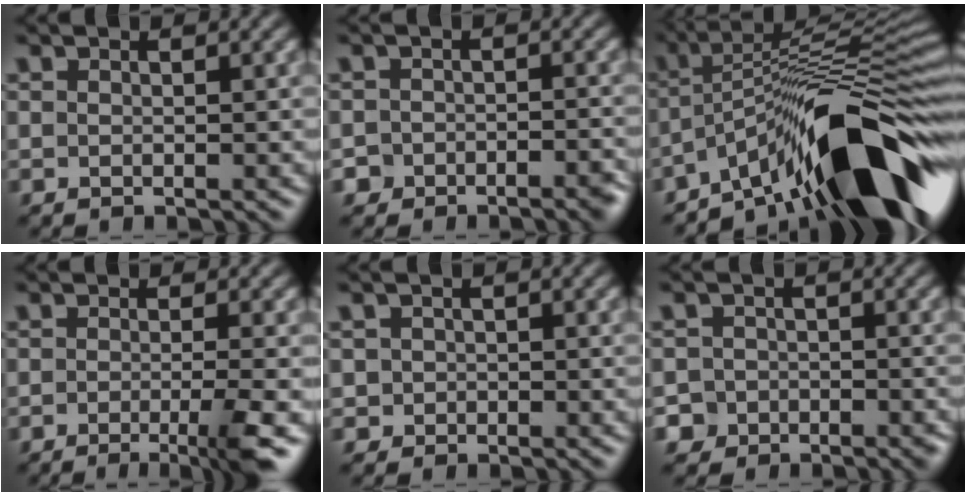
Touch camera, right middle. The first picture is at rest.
{"total": 3.5, "force": [-2.7, 2.1, 0.5], "torque": [0.013, 0.010, -0.038]}
{"total": 13.8, "force": [-6.7, 3.5, 11.5], "torque": [-0.163, 0.025, -0.111]}
{"total": 4.3, "force": [-1.7, 0.8, 3.9], "torque": [-0.057, -0.012, -0.033]}
{"total": 1.1, "force": [-0.2, 1.1, -0.1], "torque": [0.013, -0.003, -0.004]}
{"total": 4.1, "force": [-2.8, 3.0, 0.4], "torque": [0.020, 0.002, -0.046]}